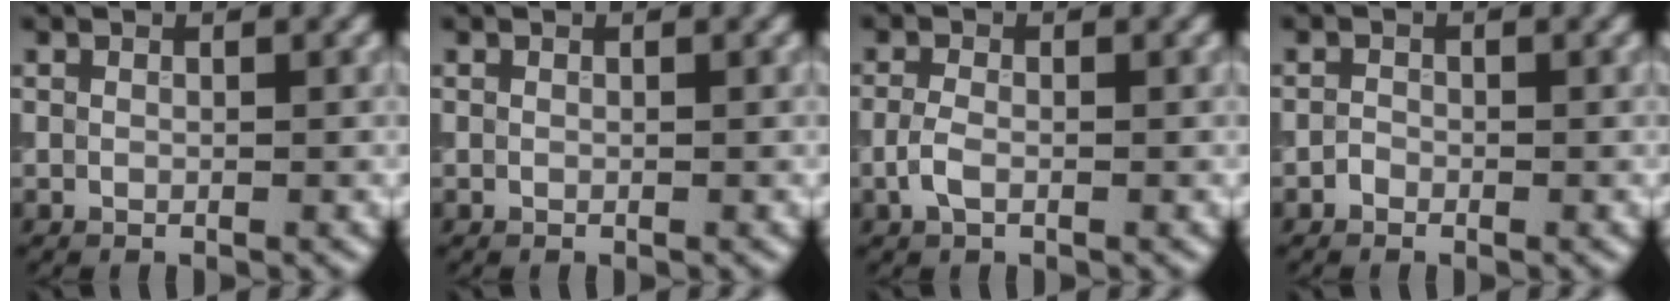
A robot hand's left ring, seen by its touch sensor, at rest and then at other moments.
{"total": 0.0}
{"total": 1.8, "force": [-0.8, 1.0, 1.4], "torque": [-0.035, 0.001, -0.021]}
{"total": 0.7, "force": [-0.6, 0.4, 0.1], "torque": [-0.002, -0.001, -0.016]}